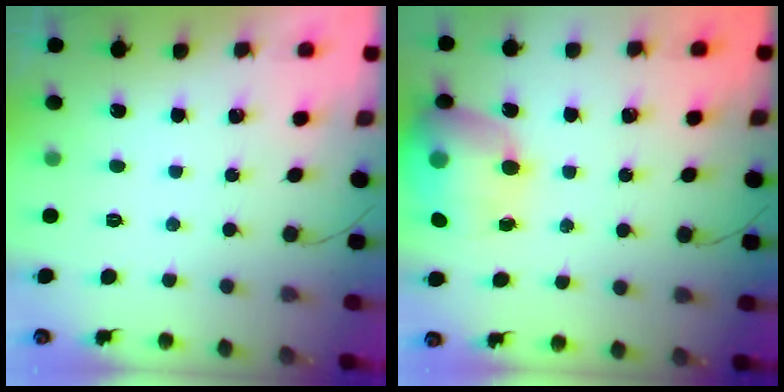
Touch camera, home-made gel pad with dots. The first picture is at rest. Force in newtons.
{"total": 18.1, "press": 17.9, "slide": 2.5}